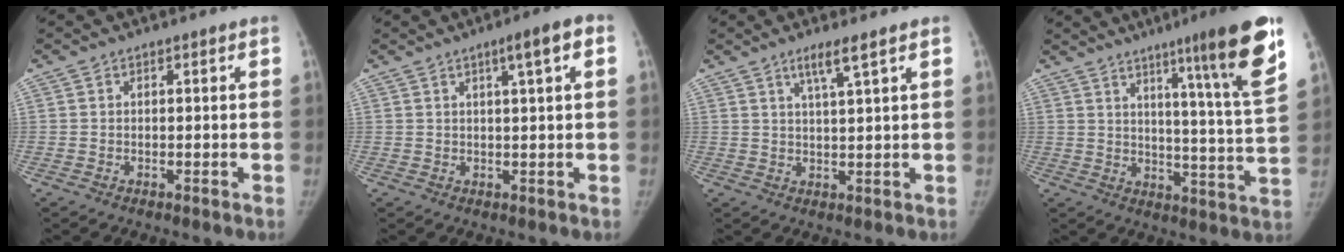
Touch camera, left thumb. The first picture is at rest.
{"total": 4.8, "force": [1.9, 0.3, 4.4], "torque": [-0.061, 0.005, 0.029]}
{"total": 4.3, "force": [2.6, -0.2, 3.4], "torque": [-0.068, -0.017, 0.053]}
{"total": 17.8, "force": [10.0, 0.1, 14.7], "torque": [-0.194, -0.052, 0.136]}